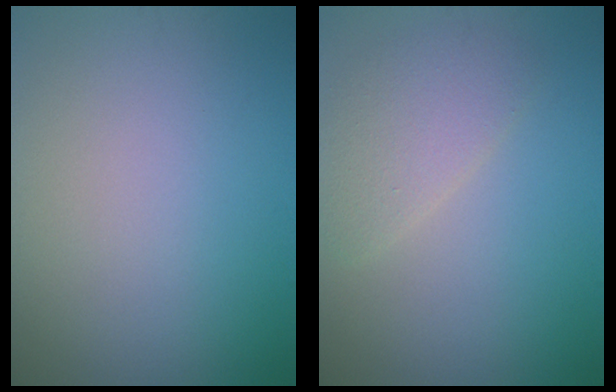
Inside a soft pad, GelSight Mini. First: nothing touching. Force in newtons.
{"total": 2.7, "press": 2.7, "slide": 0.2}